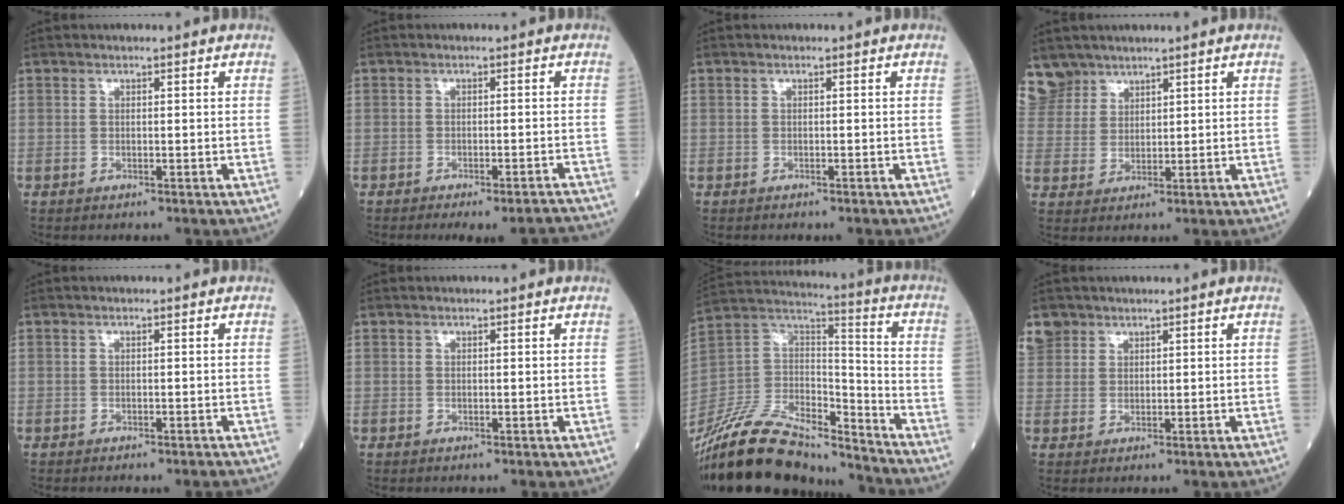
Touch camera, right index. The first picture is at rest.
{"total": 8.3, "force": [-7.8, 1.1, 2.7], "torque": [-0.020, 0.006, -0.092]}
{"total": 1.1, "force": [-1.0, 0.2, 0.4], "torque": [-0.008, -0.002, -0.014]}
{"total": 5.9, "force": [4.8, 3.5, -0.3], "torque": [0.010, 0.008, 0.104]}
{"total": 1.9, "force": [-1.8, 0.2, 0.7], "torque": [-0.010, -0.002, -0.024]}
{"total": 0.0}
{"total": 24.1, "force": [-21.0, 7.0, 9.5], "torque": [-0.217, 0.011, -0.366]}
{"total": 3.3, "force": [2.2, 2.4, 0.2], "torque": [-0.001, 0.014, 0.044]}